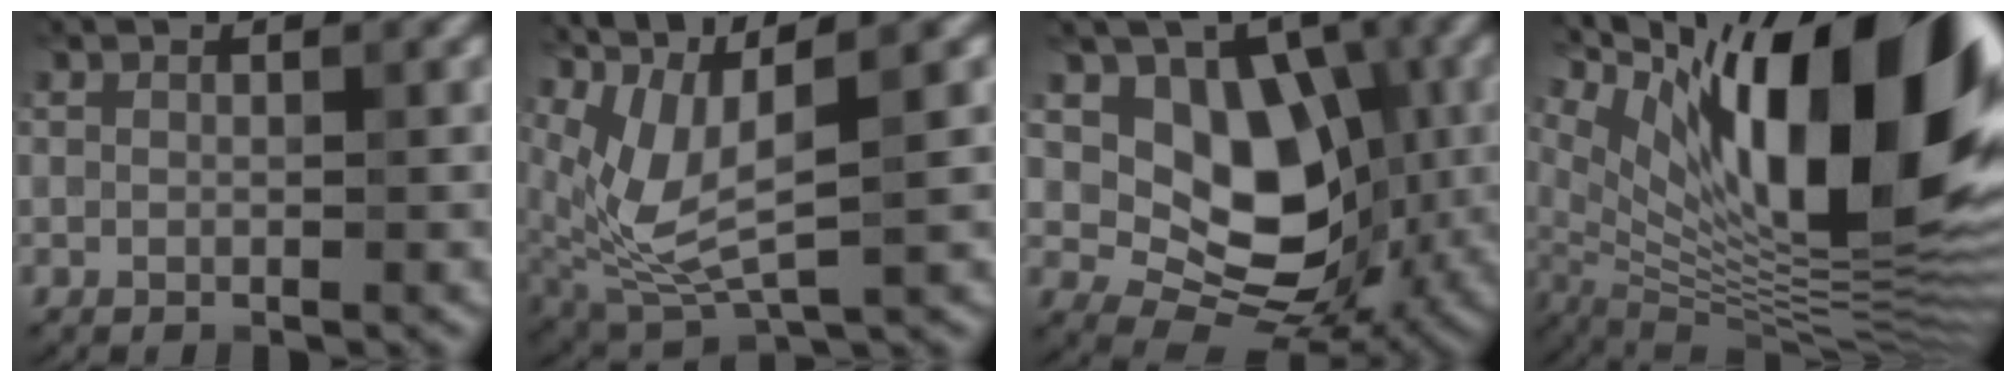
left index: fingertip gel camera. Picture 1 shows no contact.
{"total": 7.7, "force": [2.7, 2.6, 6.8], "torque": [-0.160, 0.001, 0.054]}
{"total": 8.1, "force": [0.5, 6.2, 5.2], "torque": [-0.070, -0.017, 0.005]}
{"total": 17.1, "force": [6.5, 6.1, 14.6], "torque": [-0.220, 0.020, 0.115]}